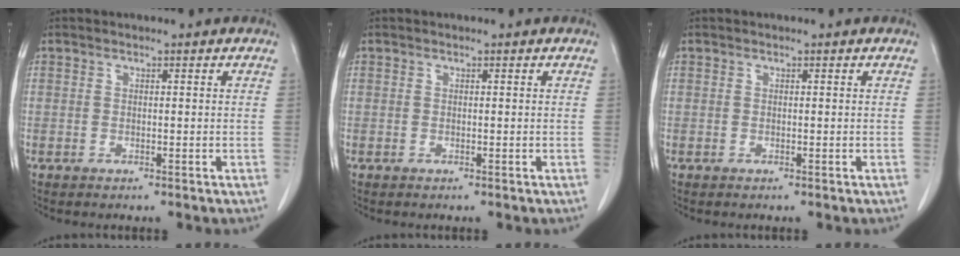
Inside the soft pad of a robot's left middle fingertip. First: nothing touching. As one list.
[{"total": 0.0}, {"total": 0.0}]